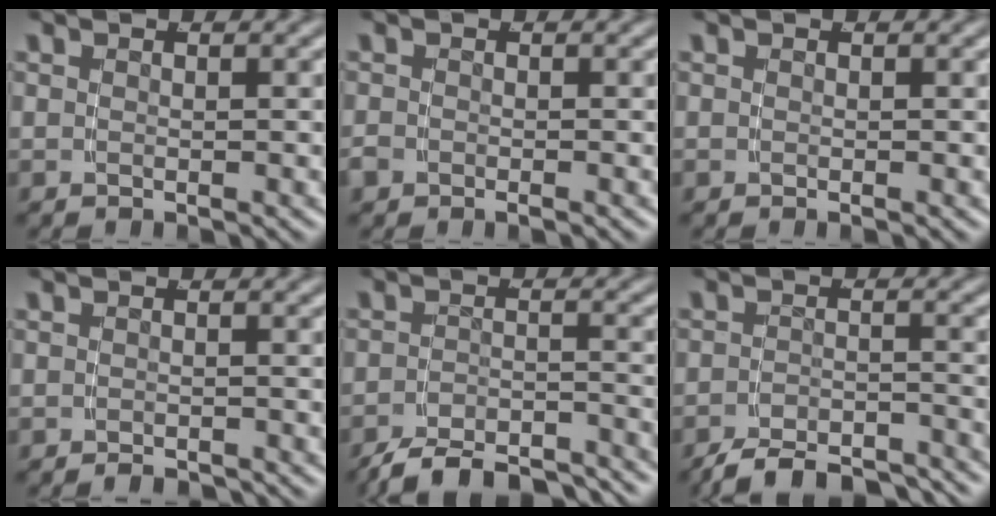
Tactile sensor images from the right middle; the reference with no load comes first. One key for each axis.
{"total": 1.3, "fx": -1.0, "fy": 0.7, "fz": 0.5, "tx": -0.009, "ty": -0.006, "tz": -0.017}
{"total": 0.0}
{"total": 1.7, "fx": -1.7, "fy": 0.0, "fz": 0.1, "tx": 0.000, "ty": -0.008, "tz": -0.025}
{"total": 8.4, "fx": -7.8, "fy": 2.0, "fz": 2.3, "tx": -0.021, "ty": -0.018, "tz": -0.121}
{"total": 7.4, "fx": -7.0, "fy": 1.7, "fz": 1.7, "tx": -0.012, "ty": -0.015, "tz": -0.110}